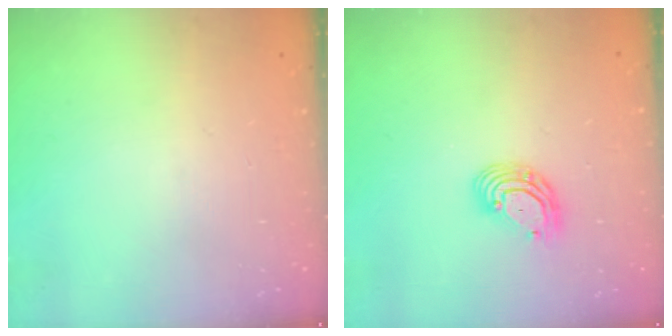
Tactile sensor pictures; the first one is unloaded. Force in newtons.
{"total": 7.3, "press": 7.2, "slide": 1.3}